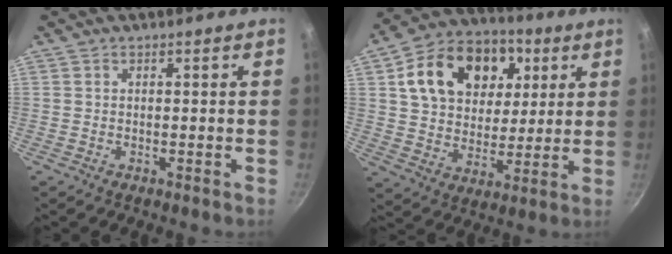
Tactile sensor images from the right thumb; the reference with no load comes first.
{"total": 20.4, "force": [6.6, 14.9, 12.3], "torque": [-0.179, 0.008, 0.106]}